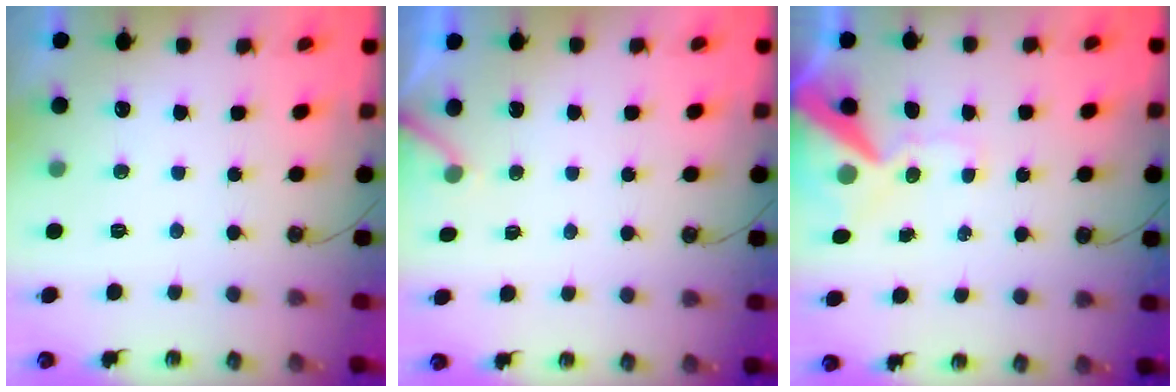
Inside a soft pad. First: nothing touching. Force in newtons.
{"total": 3.0, "press": 3.0, "slide": 0.1}
{"total": 12.7, "press": 12.5, "slide": 2.1}